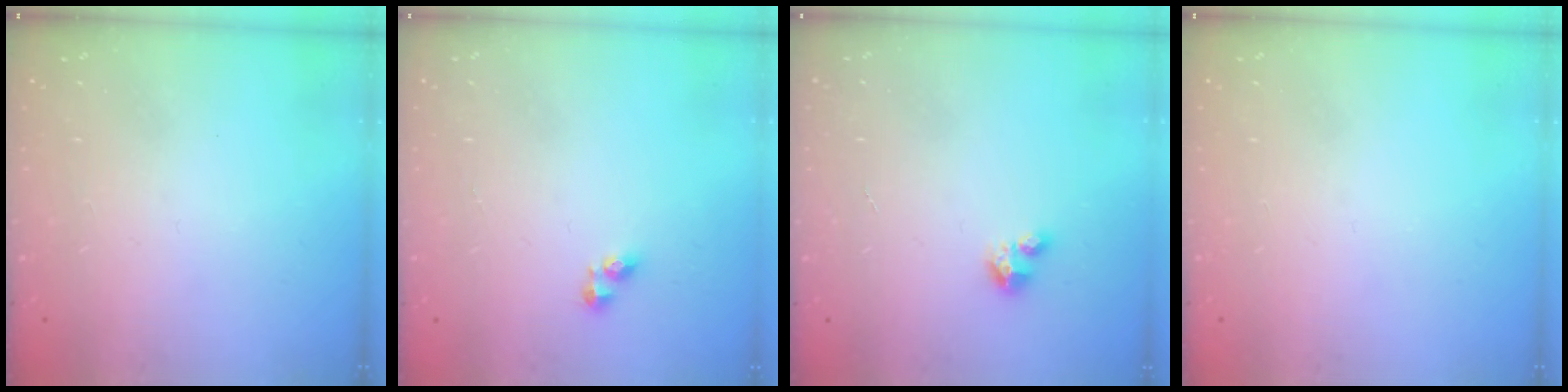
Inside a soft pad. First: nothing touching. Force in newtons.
{"total": 3.3, "press": 3.3, "slide": 0.4}
{"total": 2.8, "press": 2.8, "slide": 0.2}
{"total": 0.0}